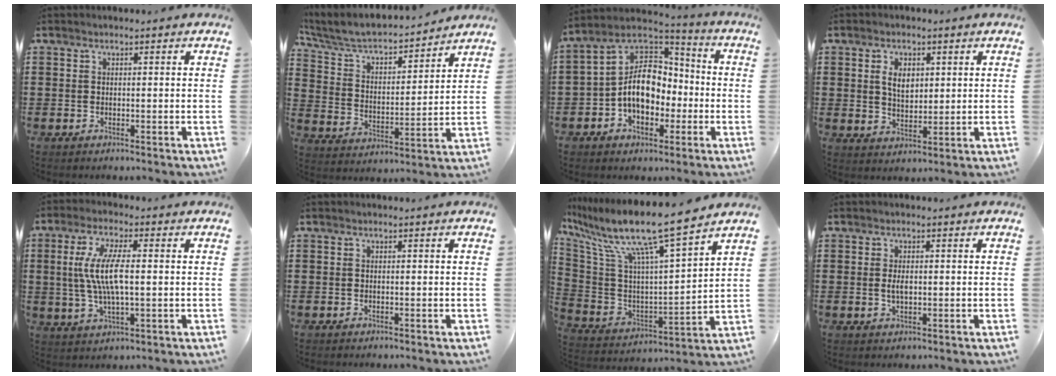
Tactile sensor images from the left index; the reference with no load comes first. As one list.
[{"total": 5.5, "force": [4.8, 1.3, 2.2], "torque": [-0.067, -0.036, 0.075]}, {"total": 10.8, "force": [-1.8, 7.7, 7.4], "torque": [-0.178, 0.012, -0.042]}, {"total": 4.2, "force": [1.4, 2.5, 3.1], "torque": [-0.061, 0.007, 0.021]}, {"total": 8.7, "force": [0.5, 2.6, 8.3], "torque": [-0.180, -0.003, 0.000]}, {"total": 0.0}, {"total": 13.2, "force": [10.1, 0.6, 8.5], "torque": [-0.191, -0.073, 0.165]}, {"total": 2.1, "force": [0.1, 0.9, 1.9], "torque": [-0.039, 0.003, 0.001]}]